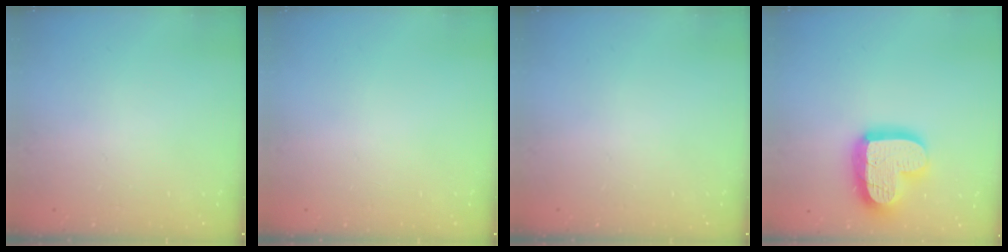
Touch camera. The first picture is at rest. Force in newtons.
{"total": 0.0}
{"total": 0.0}
{"total": 20.3, "press": 20.2, "slide": 1.7}